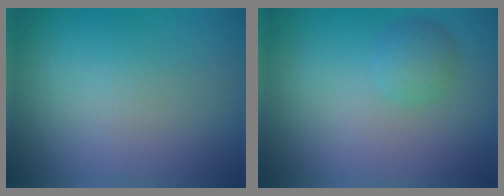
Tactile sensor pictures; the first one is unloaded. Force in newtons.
{"total": 1.8, "press": 1.8, "slide": 0.1}